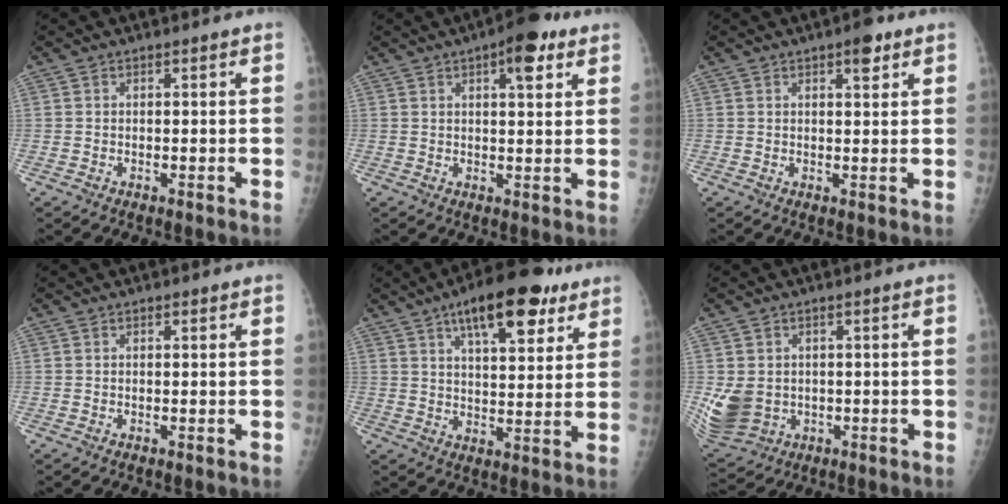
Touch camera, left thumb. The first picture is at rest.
{"total": 7.8, "force": [4.0, 2.8, 6.1], "torque": [-0.067, -0.010, 0.050]}
{"total": 3.7, "force": [2.2, 1.4, 2.7], "torque": [-0.027, -0.009, 0.028]}
{"total": 0.7, "force": [0.5, 0.3, 0.4], "torque": [-0.007, -0.002, 0.007]}
{"total": 16.0, "force": [9.2, 6.1, 11.6], "torque": [-0.141, -0.024, 0.138]}
{"total": 8.3, "force": [-0.2, 6.9, 4.7], "torque": [-0.093, -0.010, 0.018]}